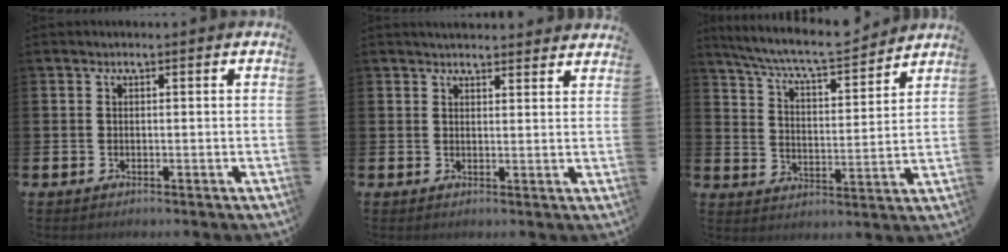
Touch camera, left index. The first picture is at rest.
{"total": 3.1, "force": [3.1, 0.3, 0.0], "torque": [-0.007, -0.015, 0.057]}
{"total": 8.0, "force": [7.5, 0.8, 2.7], "torque": [-0.085, -0.048, 0.131]}